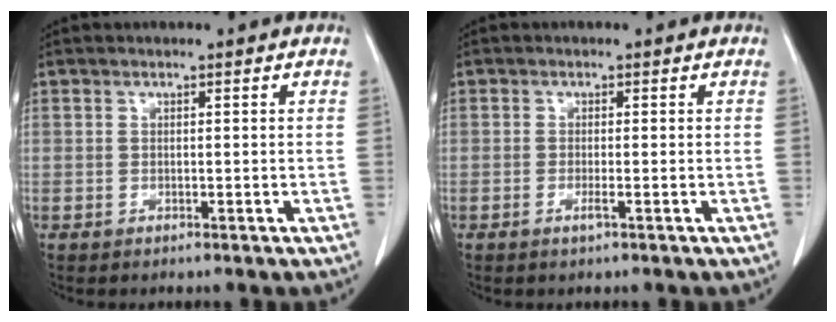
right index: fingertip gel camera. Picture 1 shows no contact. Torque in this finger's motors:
{"motor_torque": [-0.06, -0.06, -0.09, -0.01]}